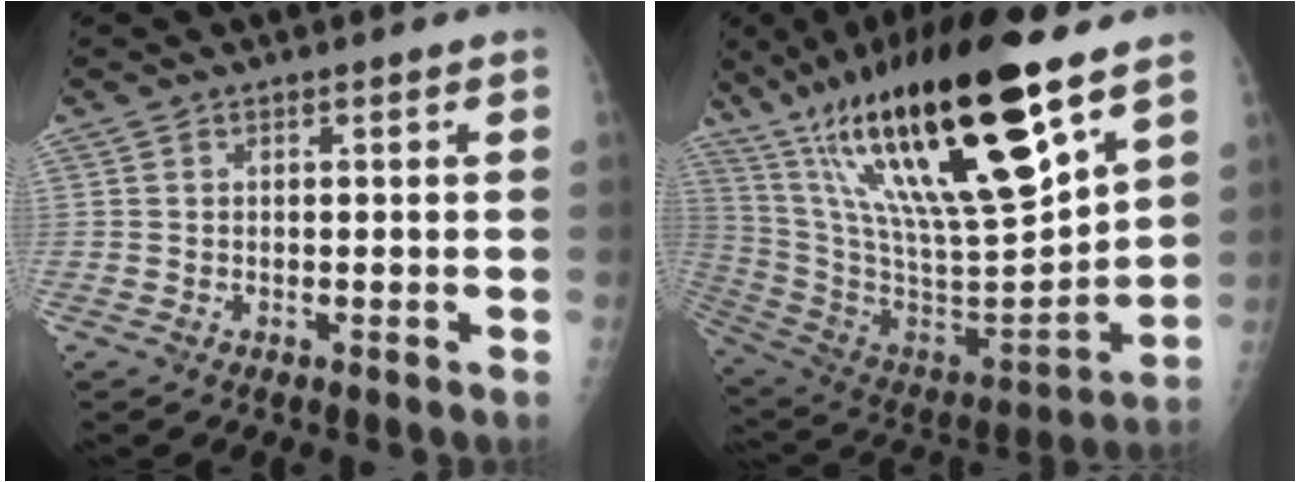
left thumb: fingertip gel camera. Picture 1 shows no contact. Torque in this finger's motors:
{"motor_torque": [1.38, 0.48, 2.77, 0.00, 0.33]}